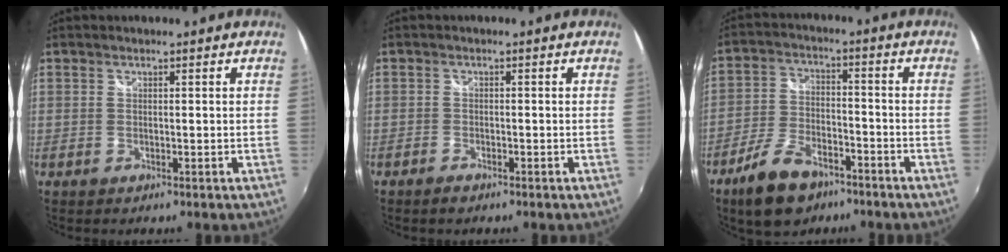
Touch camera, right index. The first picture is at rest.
{"total": 1.6, "force": [-1.3, 0.7, 0.6], "torque": [-0.017, -0.001, -0.028]}
{"total": 11.0, "force": [-7.4, 5.5, 5.9], "torque": [-0.137, -0.001, -0.134]}